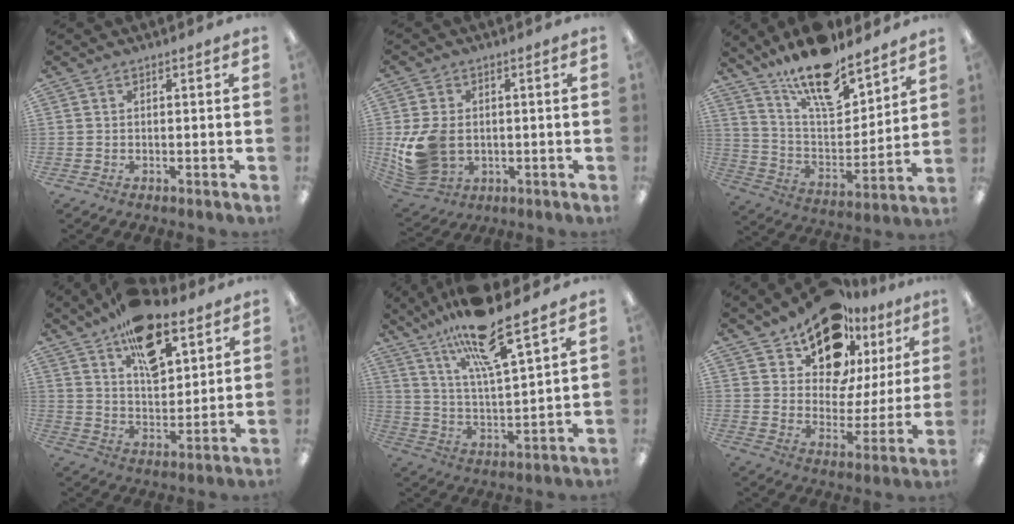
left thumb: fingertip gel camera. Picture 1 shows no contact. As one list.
[{"total": 11.7, "force": [-1.2, 8.9, 7.4], "torque": [-0.161, 0.003, -0.020]}, {"total": 17.8, "force": [14.3, 5.7, 8.9], "torque": [-0.164, -0.091, 0.250]}, {"total": 16.9, "force": [10.9, 8.1, 10.0], "torque": [-0.147, -0.054, 0.188]}, {"total": 15.9, "force": [12.4, 2.4, 9.6], "torque": [-0.179, -0.069, 0.205]}, {"total": 17.8, "force": [13.3, 9.2, 7.6], "torque": [-0.130, -0.090, 0.235]}]